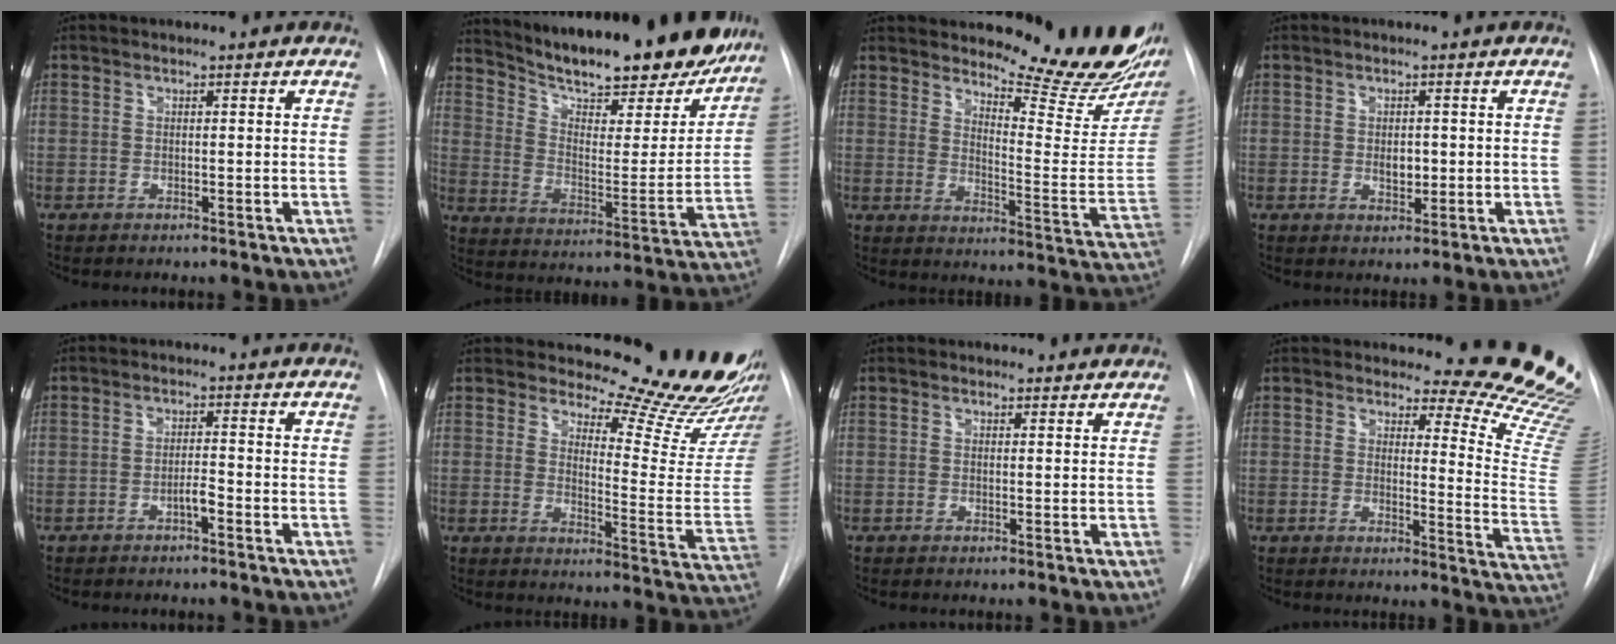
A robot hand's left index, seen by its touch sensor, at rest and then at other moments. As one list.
[{"total": 28.4, "force": [24.3, 6.8, 13.0], "torque": [-0.209, -0.045, 0.326]}, {"total": 21.4, "force": [18.5, 4.1, 10.0], "torque": [-0.132, -0.099, 0.222]}, {"total": 2.4, "force": [0.0, 1.5, 1.8], "torque": [-0.028, -0.002, 0.003]}, {"total": 1.9, "force": [-1.2, 0.2, 1.4], "torque": [-0.023, 0.003, -0.022]}, {"total": 20.0, "force": [18.6, 1.9, 7.0], "torque": [-0.083, -0.141, 0.214]}, {"total": 1.6, "force": [1.4, 0.7, -0.1], "torque": [-0.003, 0.000, 0.007]}, {"total": 16.2, "force": [15.3, 1.2, 5.0], "torque": [-0.046, -0.159, 0.153]}]